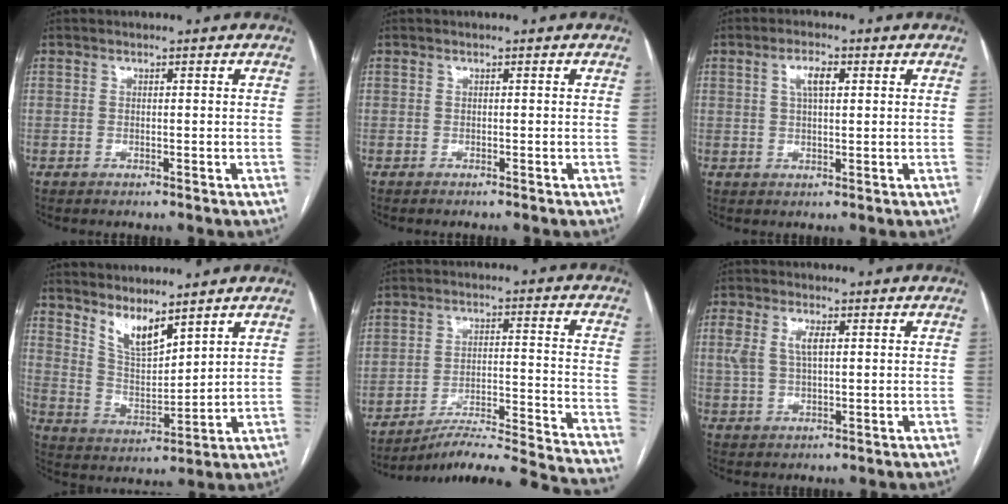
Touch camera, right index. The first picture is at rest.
{"total": 1.0, "force": [-0.9, 0.1, 0.4], "torque": [-0.002, -0.002, -0.013]}
{"total": 3.6, "force": [1.3, 1.2, 3.2], "torque": [-0.060, 0.007, 0.023]}
{"total": 6.9, "force": [5.5, 1.7, 3.8], "torque": [-0.079, -0.013, 0.117]}
{"total": 21.5, "force": [-20.5, -1.5, 6.5], "torque": [-0.053, -0.014, -0.283]}
{"total": 5.4, "force": [1.4, 2.5, 4.5], "torque": [-0.108, 0.019, 0.034]}